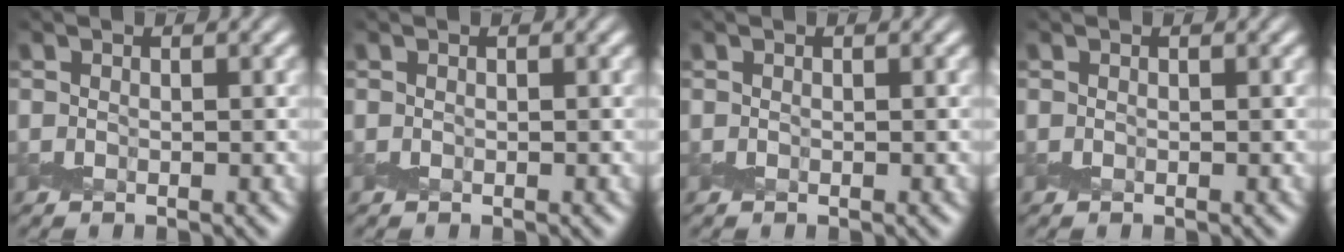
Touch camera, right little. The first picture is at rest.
{"total": 0.0}
{"total": 0.0}
{"total": 0.0}